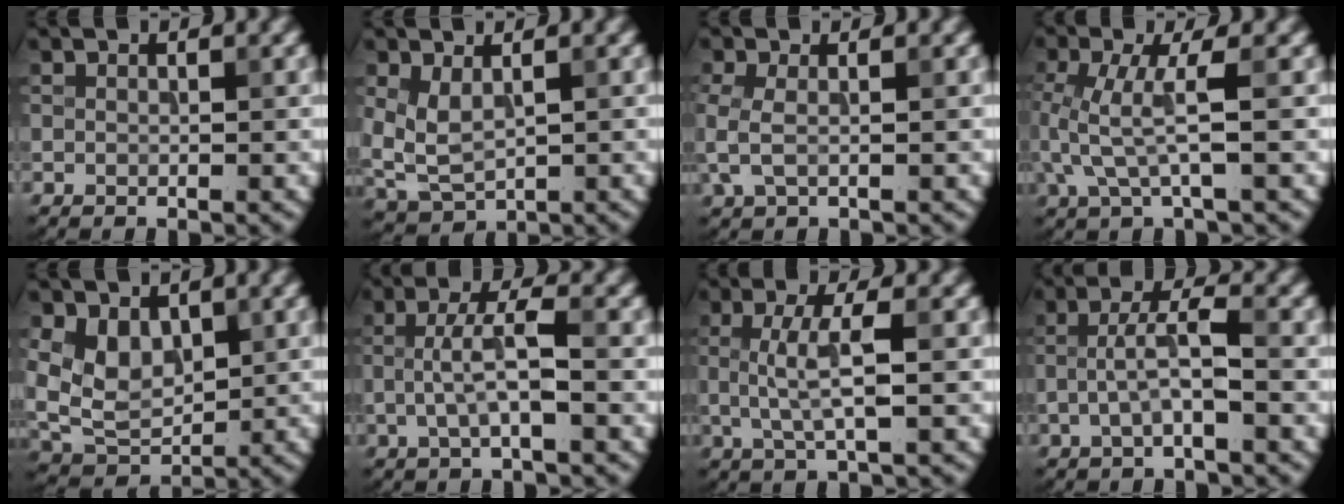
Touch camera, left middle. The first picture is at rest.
{"total": 3.6, "force": [0.8, 2.0, 2.9], "torque": [-0.071, -0.001, 0.019]}
{"total": 2.3, "force": [-0.1, 1.1, 2.0], "torque": [-0.055, 0.000, -0.005]}
{"total": 4.1, "force": [0.0, 1.0, 4.0], "torque": [-0.101, 0.004, -0.003]}
{"total": 5.3, "force": [1.1, 3.7, 3.7], "torque": [-0.073, -0.008, 0.022]}
{"total": 3.6, "force": [-0.4, 0.8, 3.5], "torque": [-0.074, 0.009, -0.011]}
{"total": 3.8, "force": [0.0, 0.7, 3.7], "torque": [-0.081, 0.003, 0.001]}
{"total": 3.3, "force": [-0.7, 0.8, 3.2], "torque": [-0.068, 0.012, -0.018]}